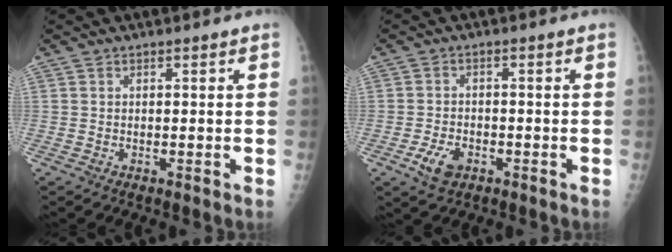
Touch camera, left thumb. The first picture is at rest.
{"total": 4.5, "force": [-2.1, 2.8, 2.8], "torque": [-0.050, 0.008, -0.035]}